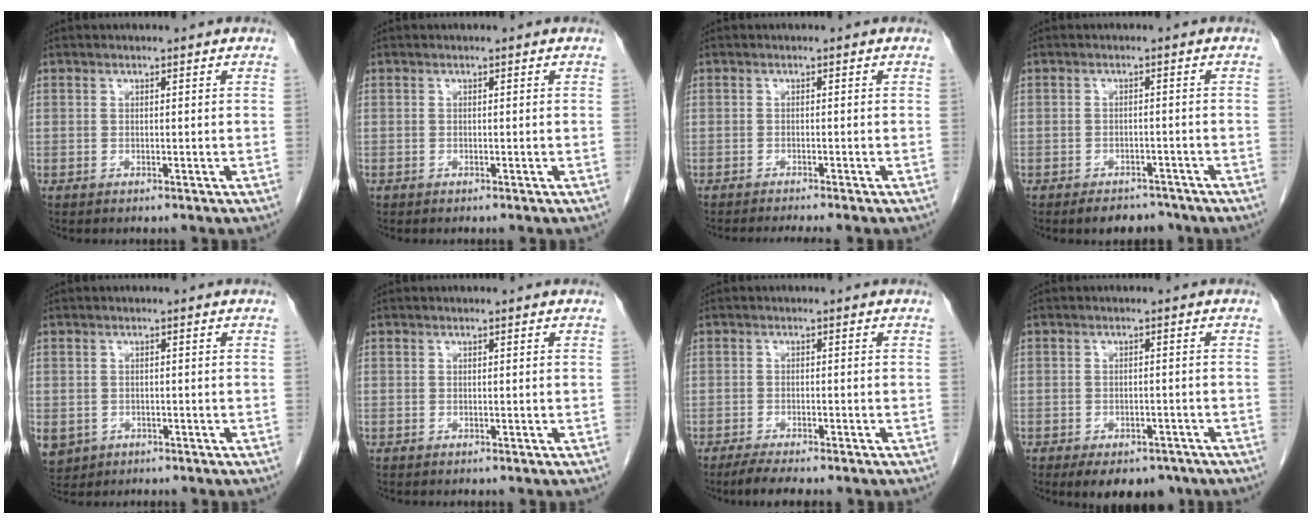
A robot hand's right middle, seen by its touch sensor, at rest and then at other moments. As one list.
[{"total": 0.0}, {"total": 3.7, "force": [-3.3, -0.5, 1.6], "torque": [-0.016, -0.006, -0.048]}, {"total": 4.3, "force": [-3.6, 2.1, 1.2], "torque": [-0.009, 0.004, -0.048]}, {"total": 6.7, "force": [-2.7, 5.7, 2.2], "torque": [-0.063, -0.004, -0.033]}, {"total": 0.0}, {"total": 4.0, "force": [-3.2, 0.5, 2.4], "torque": [-0.042, -0.009, -0.050]}, {"total": 8.3, "force": [-6.0, 4.5, 3.6], "torque": [-0.037, 0.004, -0.081]}]